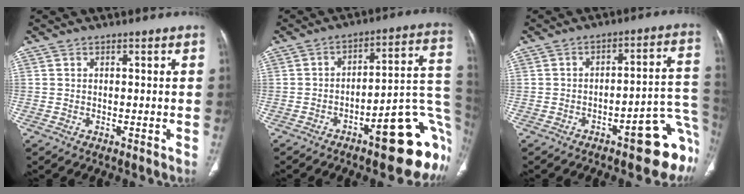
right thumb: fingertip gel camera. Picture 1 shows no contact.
{"total": 20.2, "force": [-7.8, 6.1, 17.6], "torque": [-0.139, 0.063, -0.096]}
{"total": 15.4, "force": [-7.0, 4.9, 12.9], "torque": [-0.078, 0.064, -0.080]}